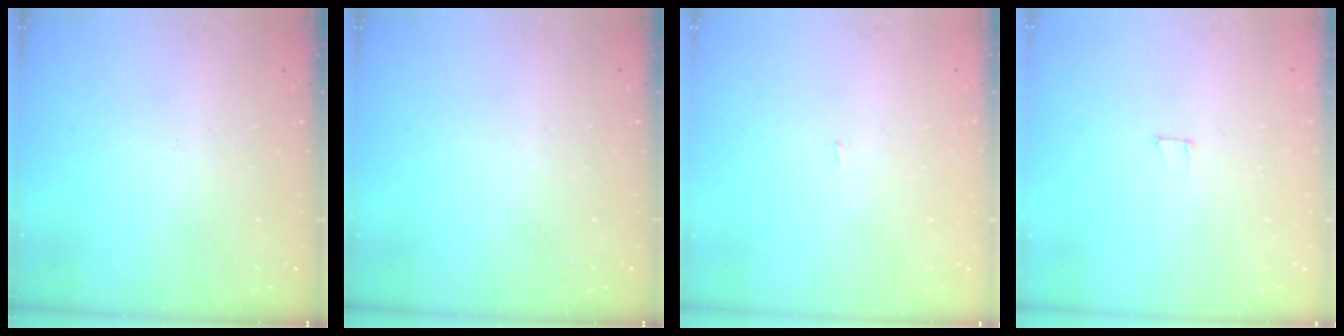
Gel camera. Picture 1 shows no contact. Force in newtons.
{"total": 0.0}
{"total": 1.2, "press": 1.2, "slide": 0.1}
{"total": 2.5, "press": 2.5, "slide": 0.2}